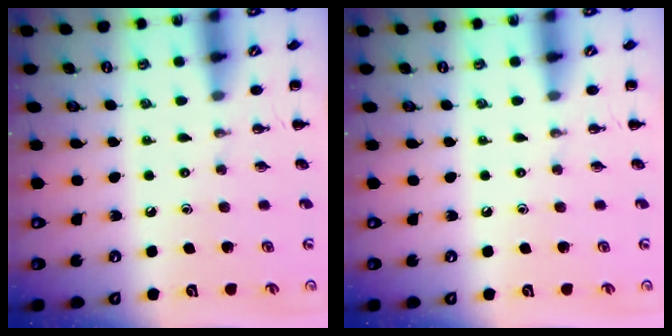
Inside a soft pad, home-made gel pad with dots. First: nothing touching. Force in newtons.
{"total": 0.0}